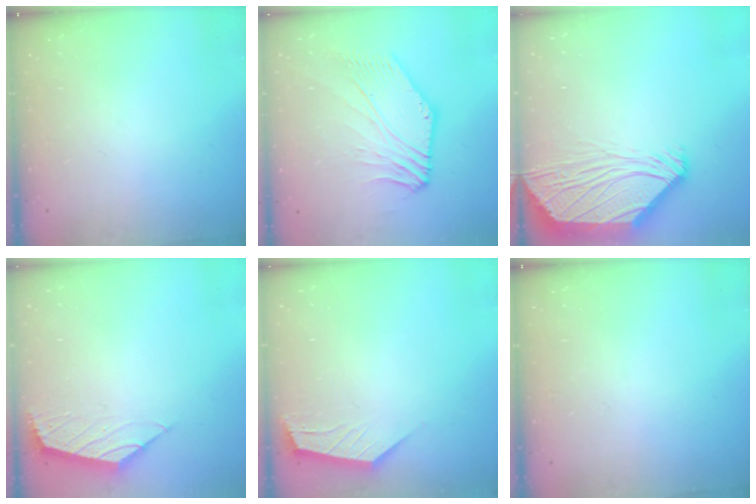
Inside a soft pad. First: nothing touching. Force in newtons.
{"total": 5.6, "press": 5.5, "slide": 1.2}
{"total": 10.3, "press": 10.2, "slide": 1.4}
{"total": 2.1, "press": 2.0, "slide": 0.7}
{"total": 2.5, "press": 2.4, "slide": 0.3}
{"total": 0.0}